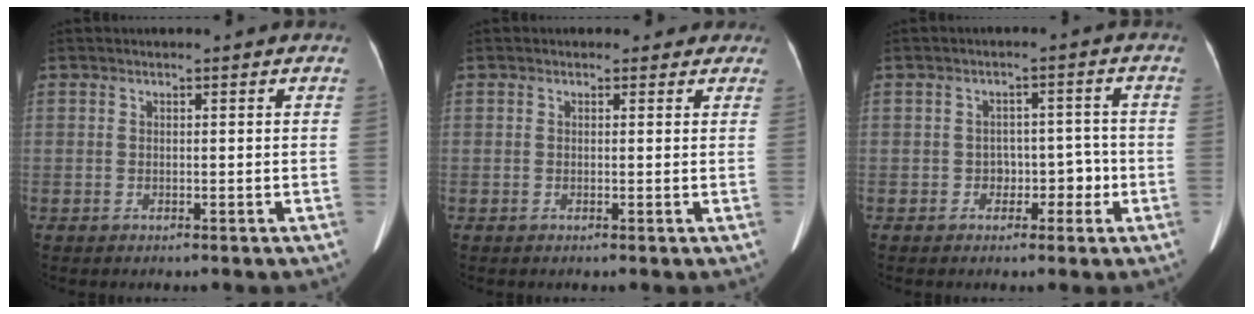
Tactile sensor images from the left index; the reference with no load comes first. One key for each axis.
{"total": 1.9, "fx": 1.3, "fy": 1.4, "fz": 0.1, "tx": 0.007, "ty": -0.001, "tz": 0.005}
{"total": 3.8, "fx": -1.5, "fy": 2.6, "fz": 2.2, "tx": -0.019, "ty": 0.020, "tz": -0.017}